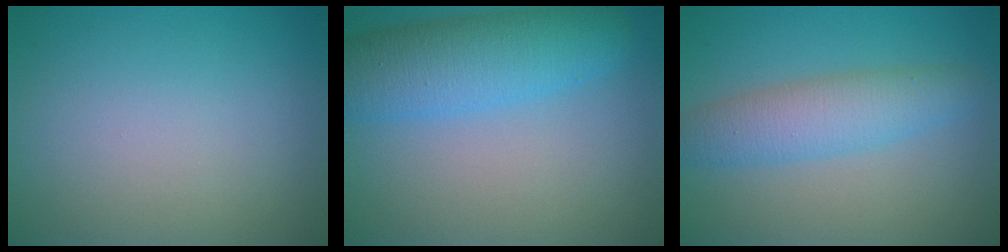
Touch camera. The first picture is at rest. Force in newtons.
{"total": 6.9, "press": 6.9, "slide": 0.2}
{"total": 4.3, "press": 4.3, "slide": 0.1}